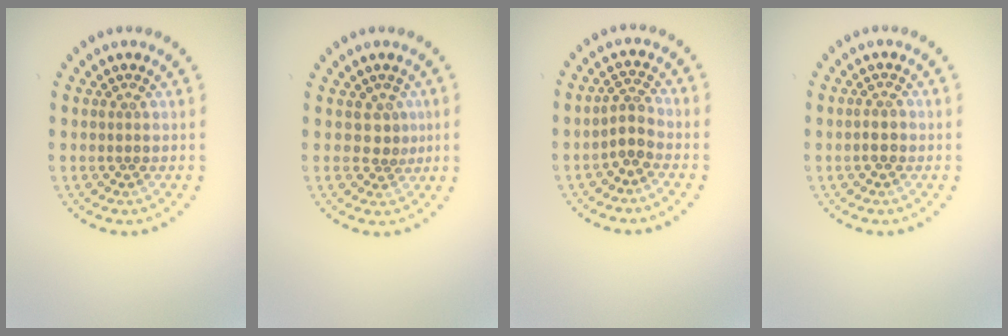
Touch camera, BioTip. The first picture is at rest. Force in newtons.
{"total": 1.6, "press": 1.1, "slide": 1.1}
{"total": 2.0, "press": 1.5, "slide": 1.3}
{"total": 1.2, "press": 1.0, "slide": 0.6}